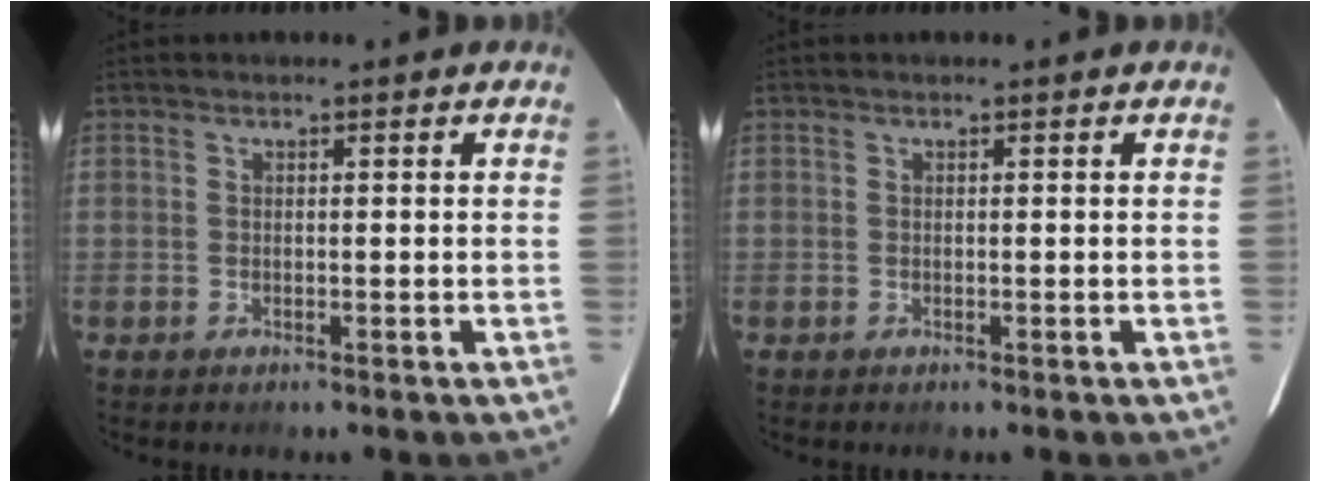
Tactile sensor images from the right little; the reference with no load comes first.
{"total": 0.0}